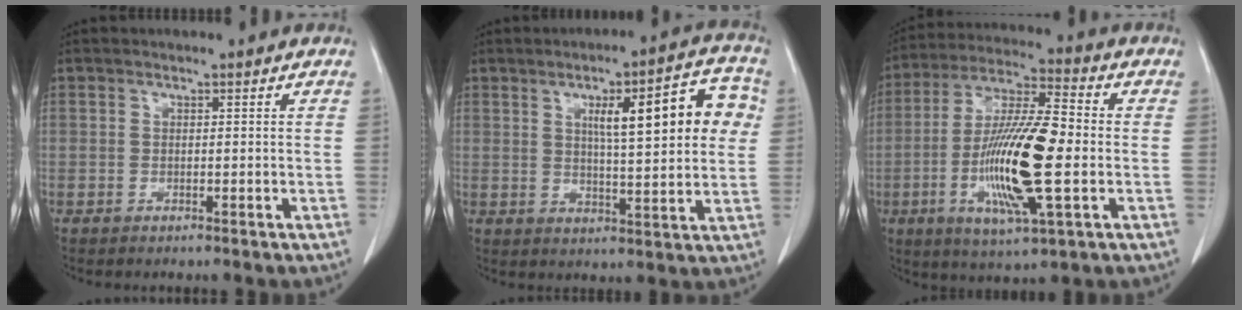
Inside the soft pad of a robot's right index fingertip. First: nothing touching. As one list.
[{"total": 12.9, "force": [3.4, 2.4, 12.2], "torque": [-0.166, 0.024, 0.046]}, {"total": 16.9, "force": [-2.8, 2.5, 16.5], "torque": [-0.325, -0.009, -0.051]}]